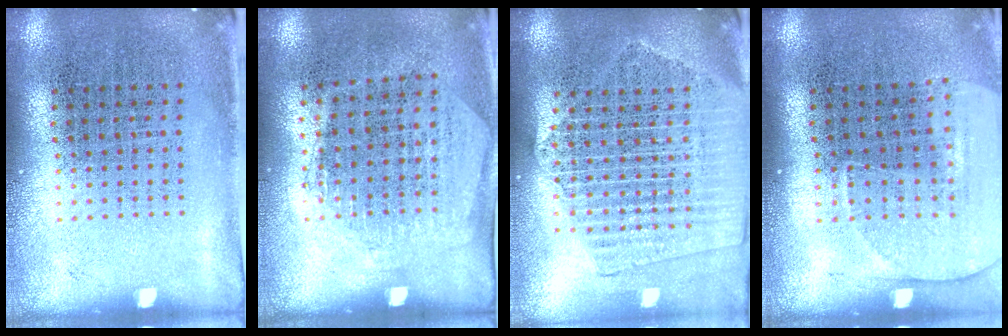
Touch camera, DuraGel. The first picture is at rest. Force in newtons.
{"total": 1.3, "press": 1.1, "slide": 0.7}
{"total": 2.1, "press": 1.9, "slide": 0.9}
{"total": 1.4, "press": 1.3, "slide": 0.4}